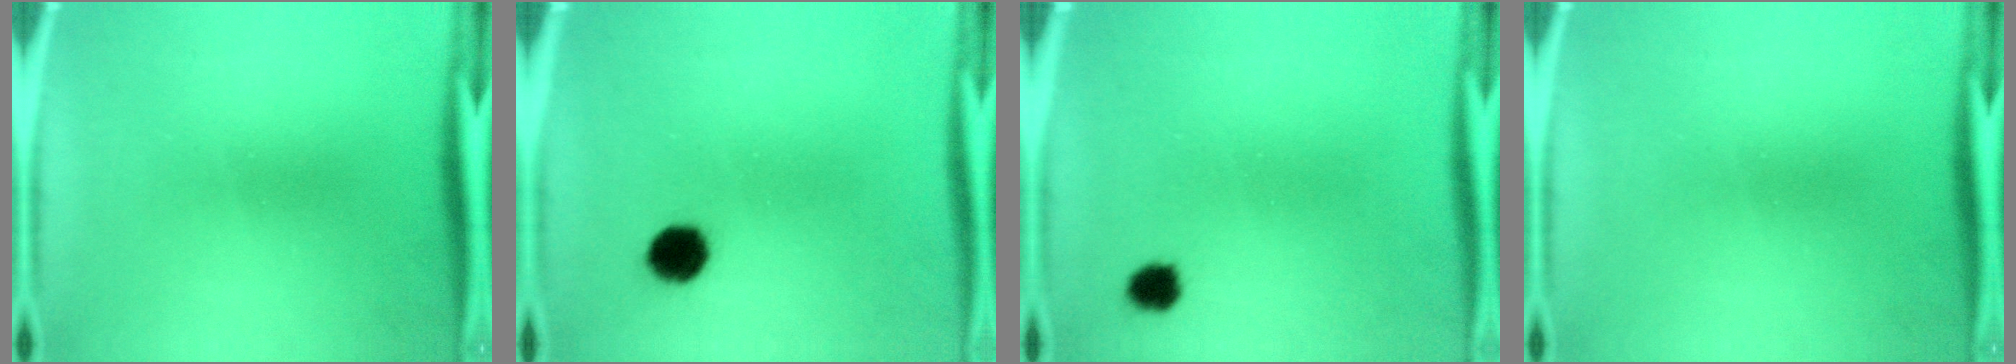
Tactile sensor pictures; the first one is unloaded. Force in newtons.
{"total": 5.4}
{"total": 2.8}
{"total": 0.0}